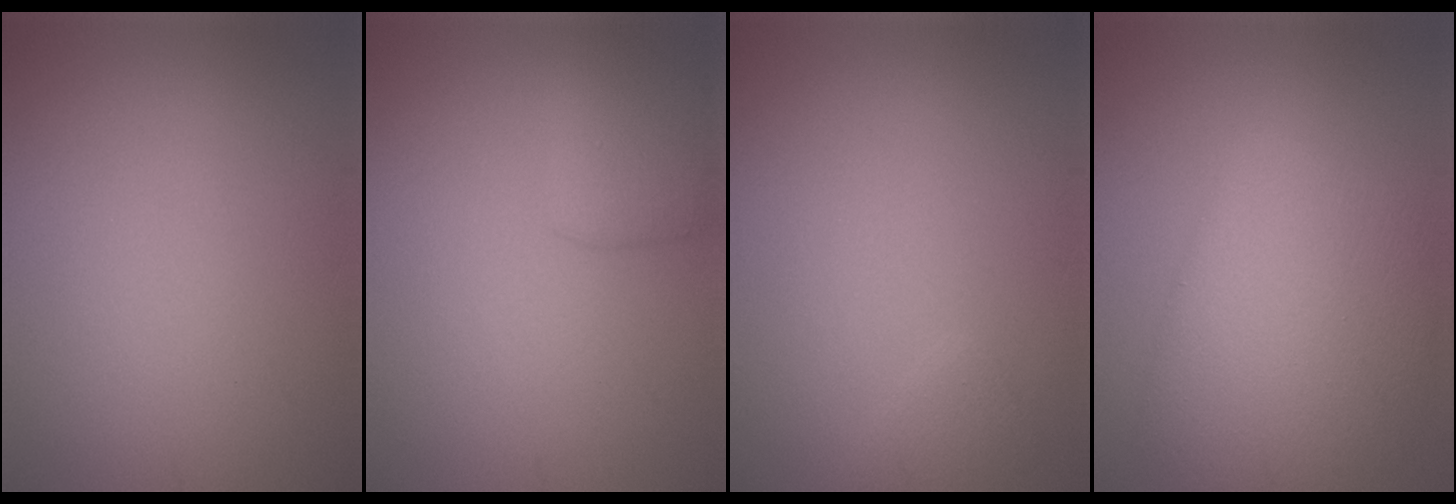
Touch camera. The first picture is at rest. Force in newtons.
{"total": 2.7, "press": 2.7, "slide": 0.0}
{"total": 1.0, "press": 1.0, "slide": 0.1}
{"total": 7.0, "press": 7.0, "slide": 0.2}